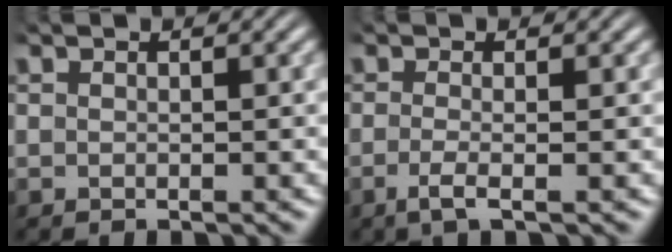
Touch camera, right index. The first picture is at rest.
{"total": 2.0, "force": [-1.1, 0.1, 1.6], "torque": [-0.046, -0.015, -0.016]}